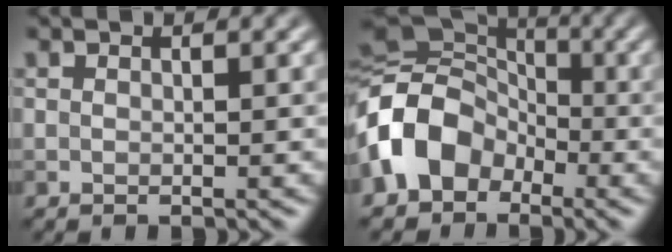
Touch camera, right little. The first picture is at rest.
{"total": 9.4, "force": [-3.2, 7.1, 5.2], "torque": [-0.103, -0.004, -0.075]}